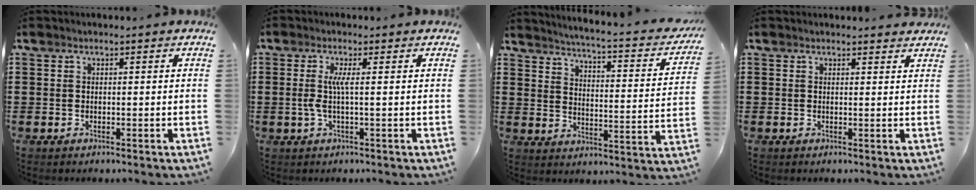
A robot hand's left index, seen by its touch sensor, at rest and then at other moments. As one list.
[{"total": 3.6, "force": [0.0, 0.0, 3.6], "torque": [-0.085, -0.011, -0.006]}, {"total": 2.9, "force": [2.4, -0.6, 1.4], "torque": [-0.046, -0.031, 0.027]}, {"total": 1.1, "force": [1.0, 0.4, 0.0], "torque": [0.005, -0.001, 0.018]}]